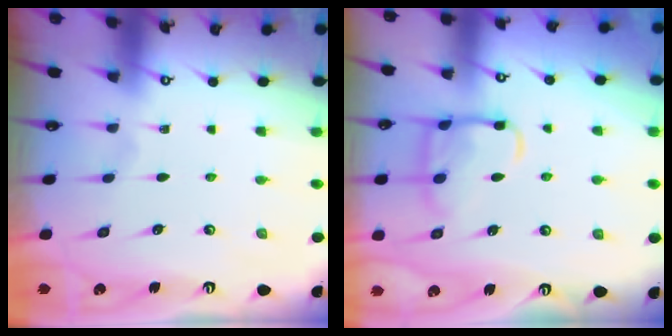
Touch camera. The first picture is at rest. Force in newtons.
{"total": 12.9, "press": 12.9, "slide": 1.0}